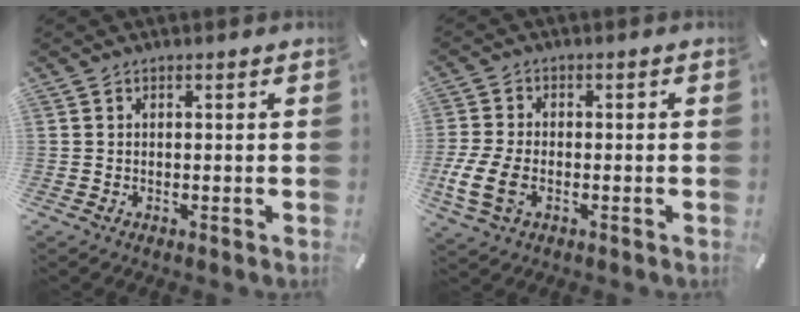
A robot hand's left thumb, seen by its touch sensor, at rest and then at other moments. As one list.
[{"total": 8.3, "force": [-2.5, 5.4, 5.9], "torque": [-0.131, 0.002, -0.042]}]